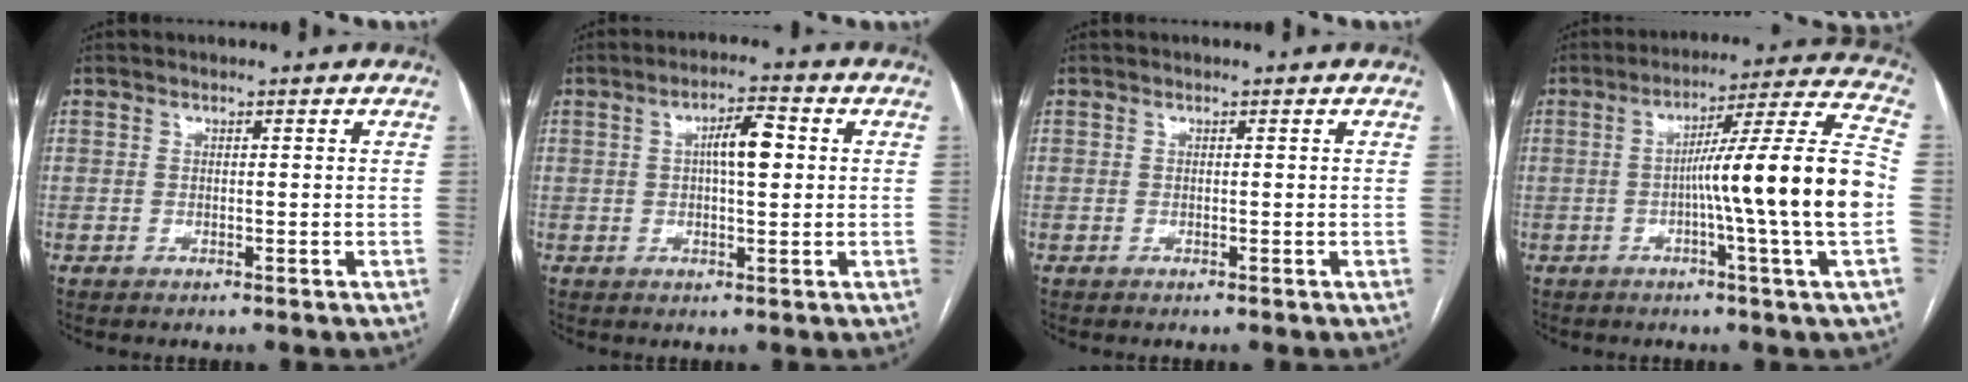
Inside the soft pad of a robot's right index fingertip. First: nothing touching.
{"total": 5.5, "force": [0.9, 1.3, 5.3], "torque": [-0.092, 0.013, 0.014]}
{"total": 0.0}
{"total": 16.7, "force": [-2.3, -2.0, 16.4], "torque": [-0.245, 0.006, -0.046]}